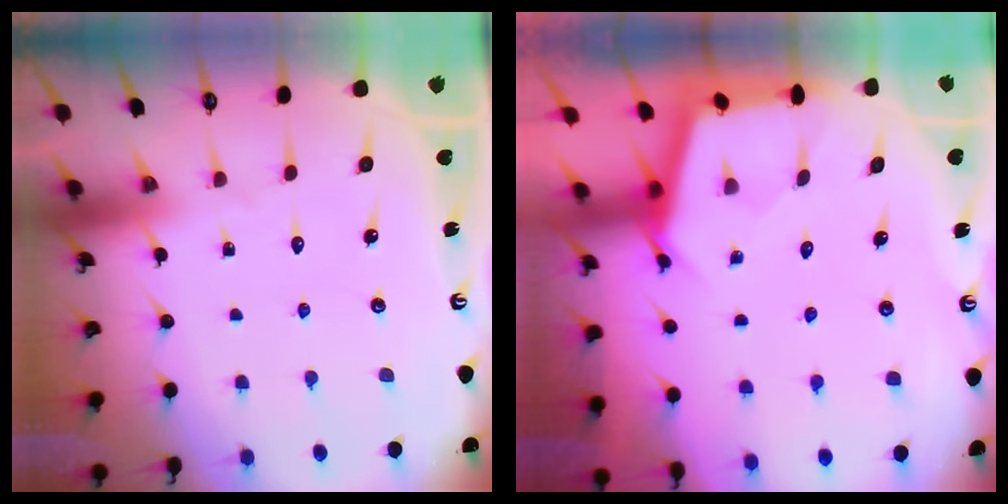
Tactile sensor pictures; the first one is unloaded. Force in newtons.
{"total": 2.4, "press": 2.4, "slide": 0.2}